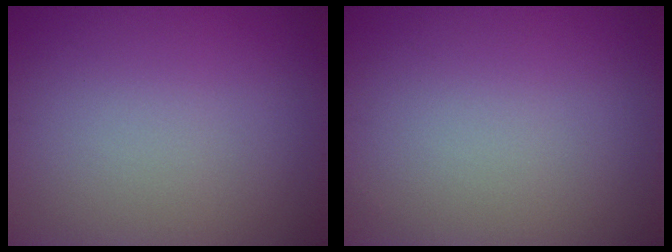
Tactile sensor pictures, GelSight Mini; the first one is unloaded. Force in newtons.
{"total": 0.0}